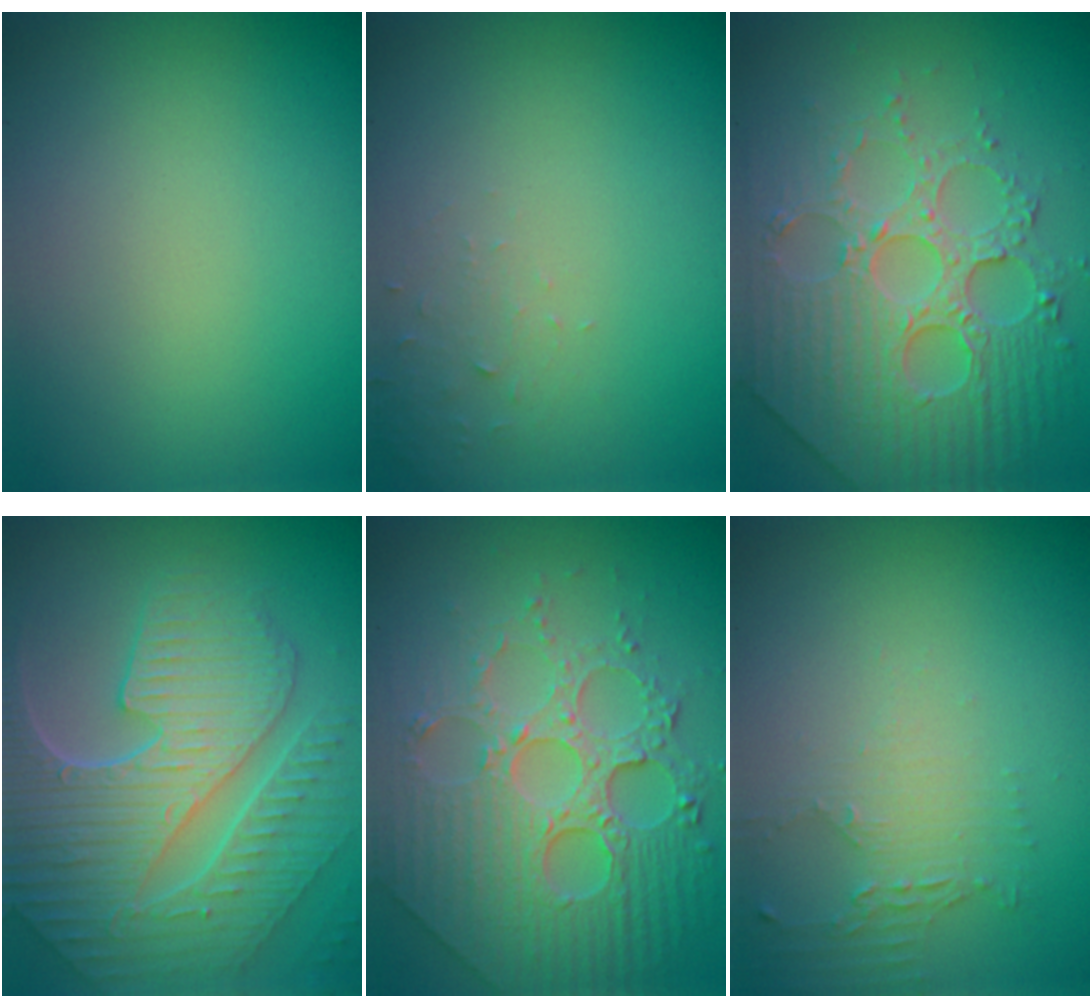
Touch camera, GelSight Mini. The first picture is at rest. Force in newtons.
{"total": 1.2, "press": 1.2, "slide": 0.1}
{"total": 6.3, "press": 5.6, "slide": 3.0}
{"total": 9.6, "press": 6.5, "slide": 7.1}
{"total": 8.2, "press": 6.0, "slide": 5.5}
{"total": 2.3, "press": 1.6, "slide": 1.6}